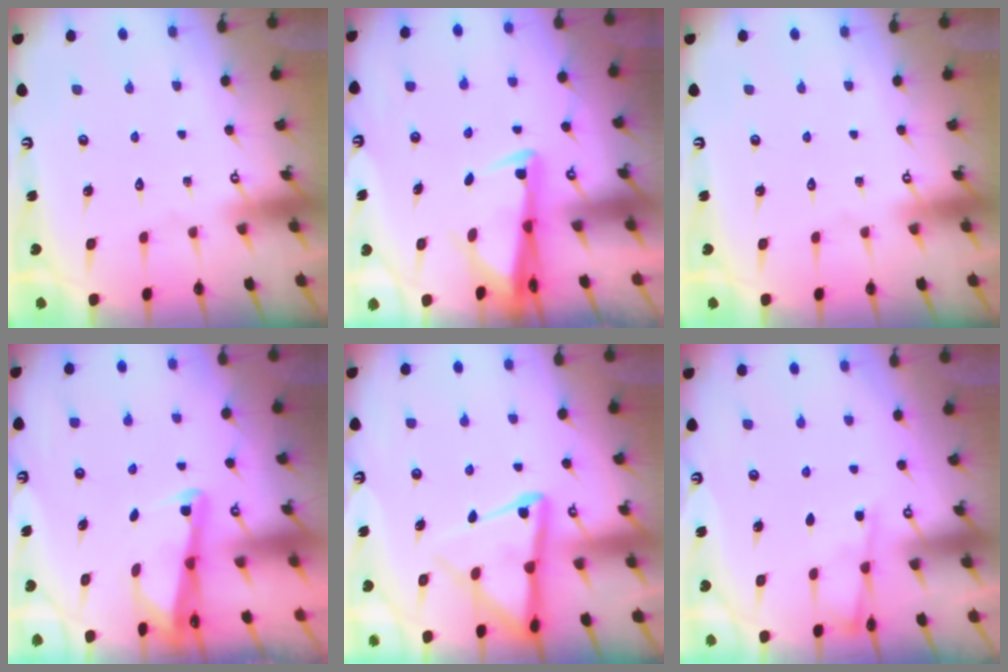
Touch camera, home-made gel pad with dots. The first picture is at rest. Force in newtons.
{"total": 3.3, "press": 3.2, "slide": 1.0}
{"total": 0.0}
{"total": 2.5, "press": 2.5, "slide": 0.2}
{"total": 11.4, "press": 11.3, "slide": 1.2}
{"total": 3.3, "press": 3.3, "slide": 0.4}